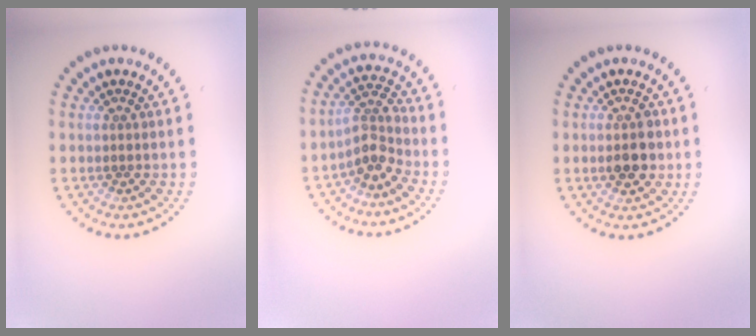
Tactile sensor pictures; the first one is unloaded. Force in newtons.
{"total": 2.9, "press": 2.3, "slide": 1.8}
{"total": 2.7, "press": 2.7, "slide": 0.2}